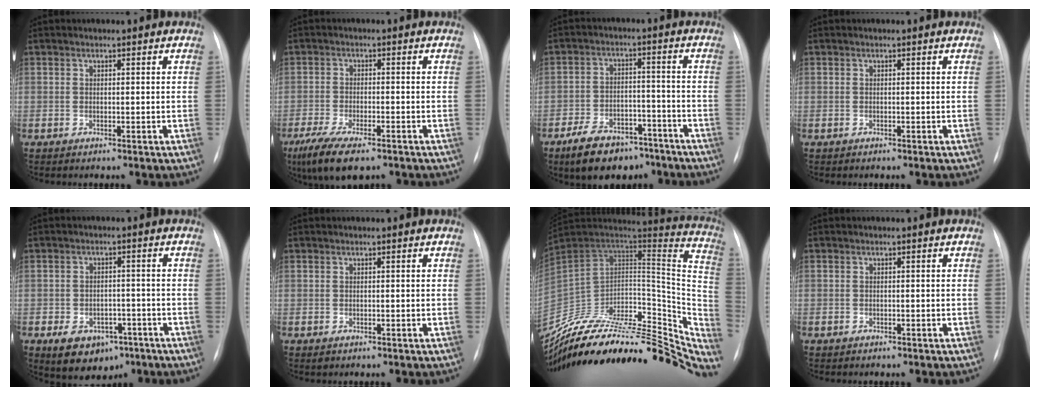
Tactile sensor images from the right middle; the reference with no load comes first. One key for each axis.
{"total": 10.0, "fx": -6.9, "fy": 2.8, "fz": 6.6, "tx": -0.117, "ty": -0.022, "tz": -0.111}
{"total": 10.8, "fx": -8.0, "fy": 5.4, "fz": 4.9, "tx": -0.088, "ty": 0.006, "tz": -0.128}
{"total": 0.0}
{"total": 8.4, "fx": -4.7, "fy": 5.5, "fz": 4.2, "tx": -0.061, "ty": 0.009, "tz": -0.060}
{"total": 0.0}
{"total": 36.4, "fx": -32.0, "fy": 10.1, "fz": 14.2, "tx": -0.167, "ty": -0.009, "tz": -0.436}
{"total": 0.5, "fx": -0.4, "fy": 0.3, "fz": 0.0, "tx": -0.009, "ty": 0.002, "tz": -0.009}